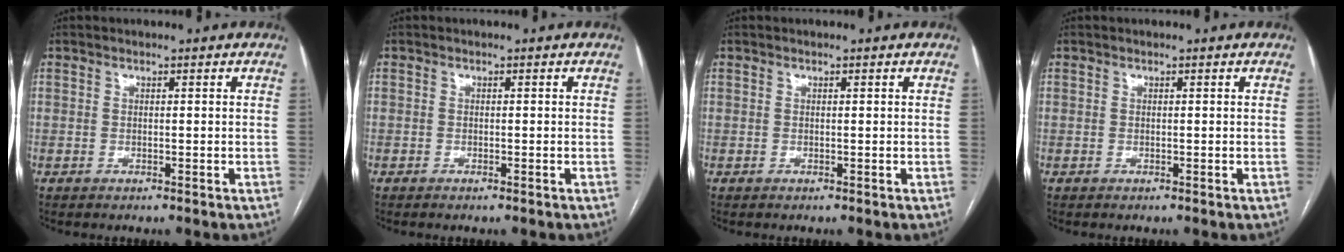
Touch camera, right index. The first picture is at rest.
{"total": 0.5, "force": [-0.4, 0.1, 0.3], "torque": [-0.009, -0.001, -0.005]}
{"total": 0.0}
{"total": 0.0}